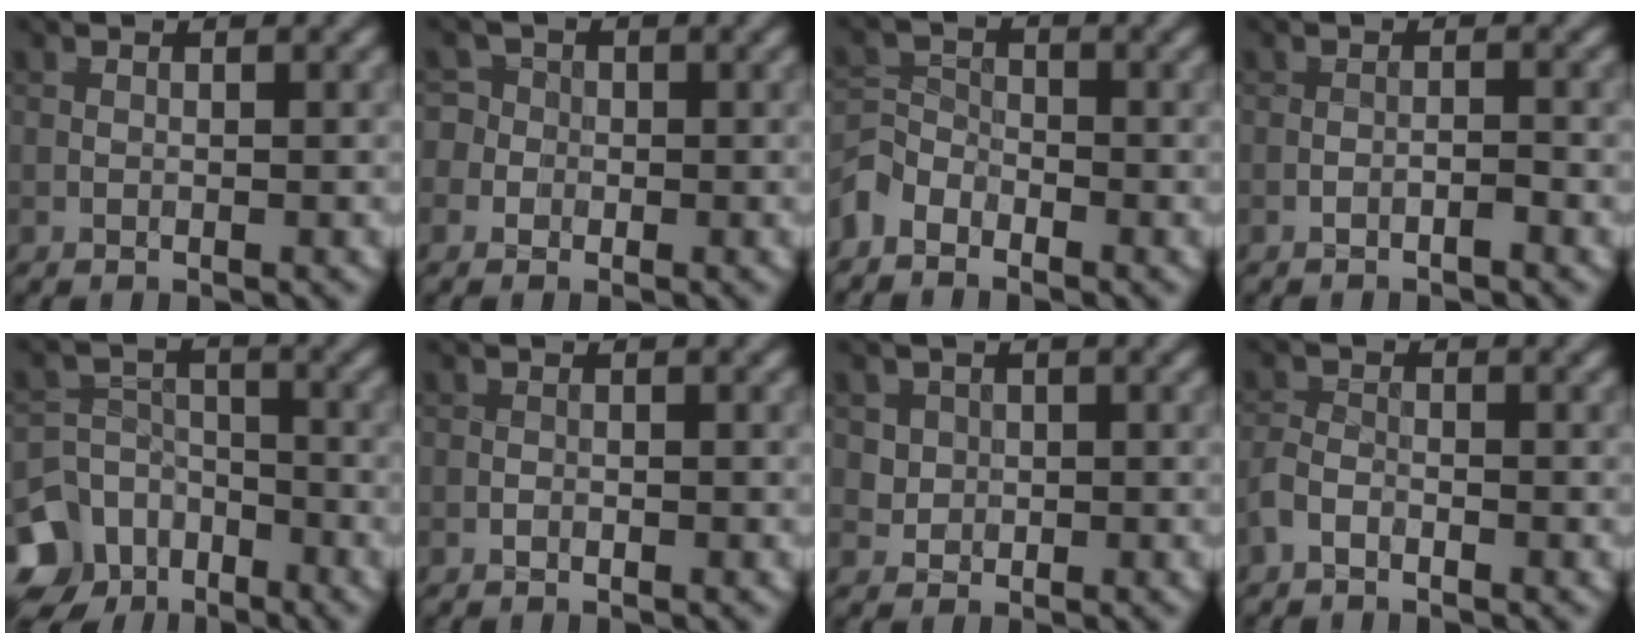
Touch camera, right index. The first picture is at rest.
{"total": 5.0, "force": [-0.3, 4.8, 1.4], "torque": [-0.016, 0.029, -0.040]}
{"total": 2.7, "force": [-2.2, 1.5, 0.4], "torque": [-0.010, 0.004, -0.058]}
{"total": 0.6, "force": [-0.4, -0.1, 0.4], "torque": [-0.007, 0.002, -0.006]}
{"total": 10.5, "force": [-6.8, 7.6, 2.5], "torque": [-0.045, -0.027, -0.129]}
{"total": 0.0}
{"total": 2.1, "force": [0.7, 1.9, 0.6], "torque": [-0.010, -0.004, 0.031]}
{"total": 1.8, "force": [-1.3, 0.9, 0.8], "torque": [-0.017, 0.001, -0.034]}